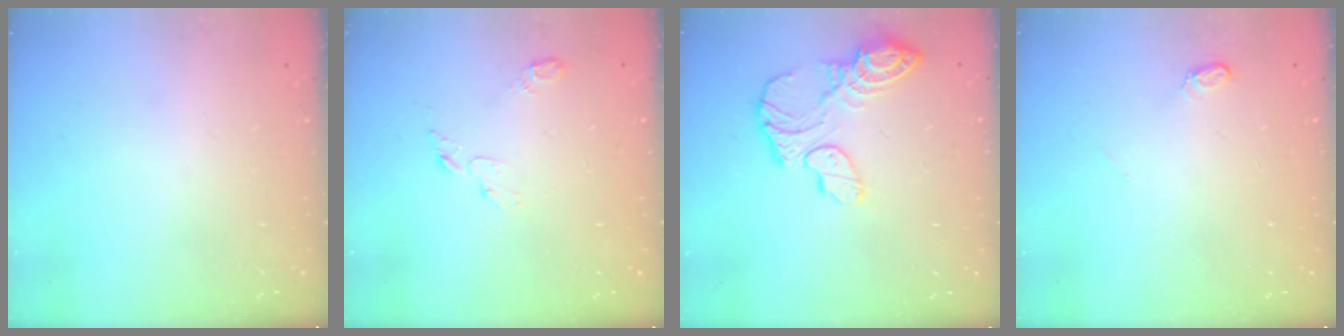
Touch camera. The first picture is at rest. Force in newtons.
{"total": 3.9, "press": 3.8, "slide": 0.4}
{"total": 13.0, "press": 13.0, "slide": 1.1}
{"total": 3.8, "press": 3.8, "slide": 0.4}